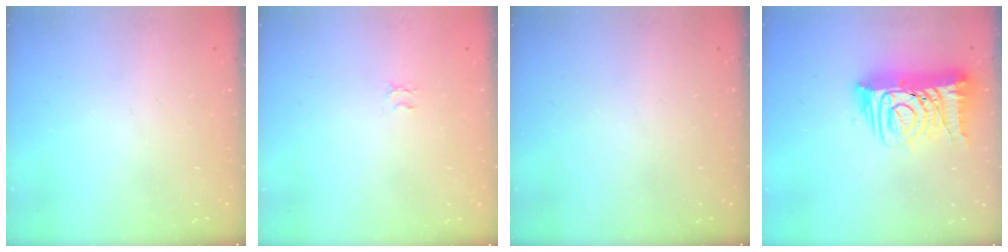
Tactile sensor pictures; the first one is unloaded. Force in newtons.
{"total": 1.9, "press": 1.9, "slide": 0.2}
{"total": 0.0}
{"total": 16.8, "press": 16.7, "slide": 1.7}